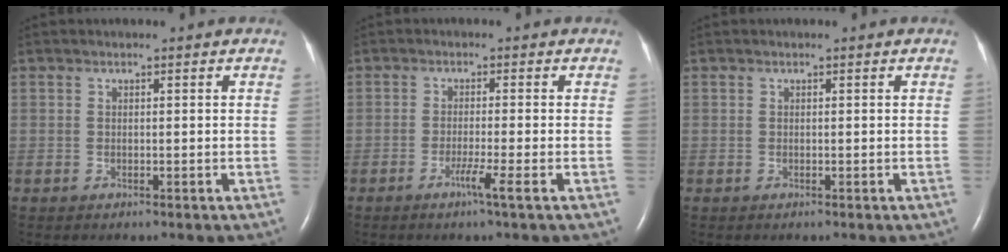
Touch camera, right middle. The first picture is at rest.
{"total": 2.8, "force": [-1.5, -0.8, 2.3], "torque": [-0.044, -0.007, -0.029]}
{"total": 0.0}